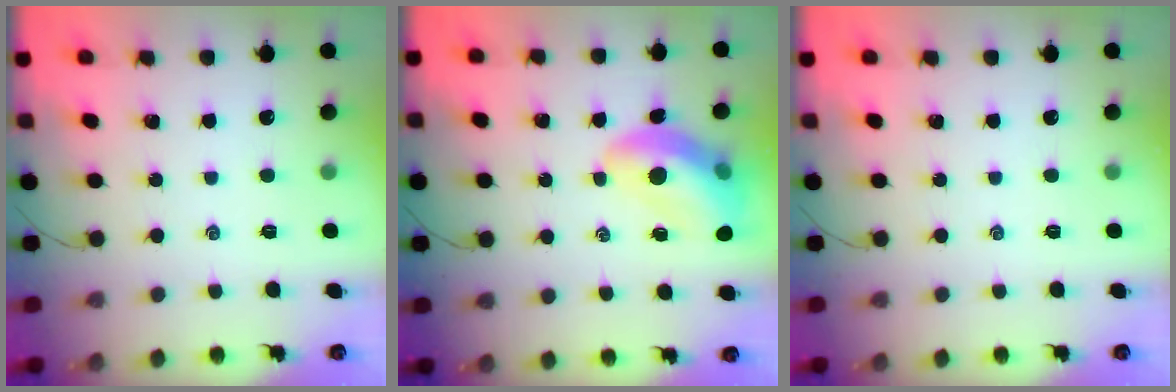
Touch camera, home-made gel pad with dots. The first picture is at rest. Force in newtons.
{"total": 13.4, "press": 12.9, "slide": 3.3}
{"total": 0.0}